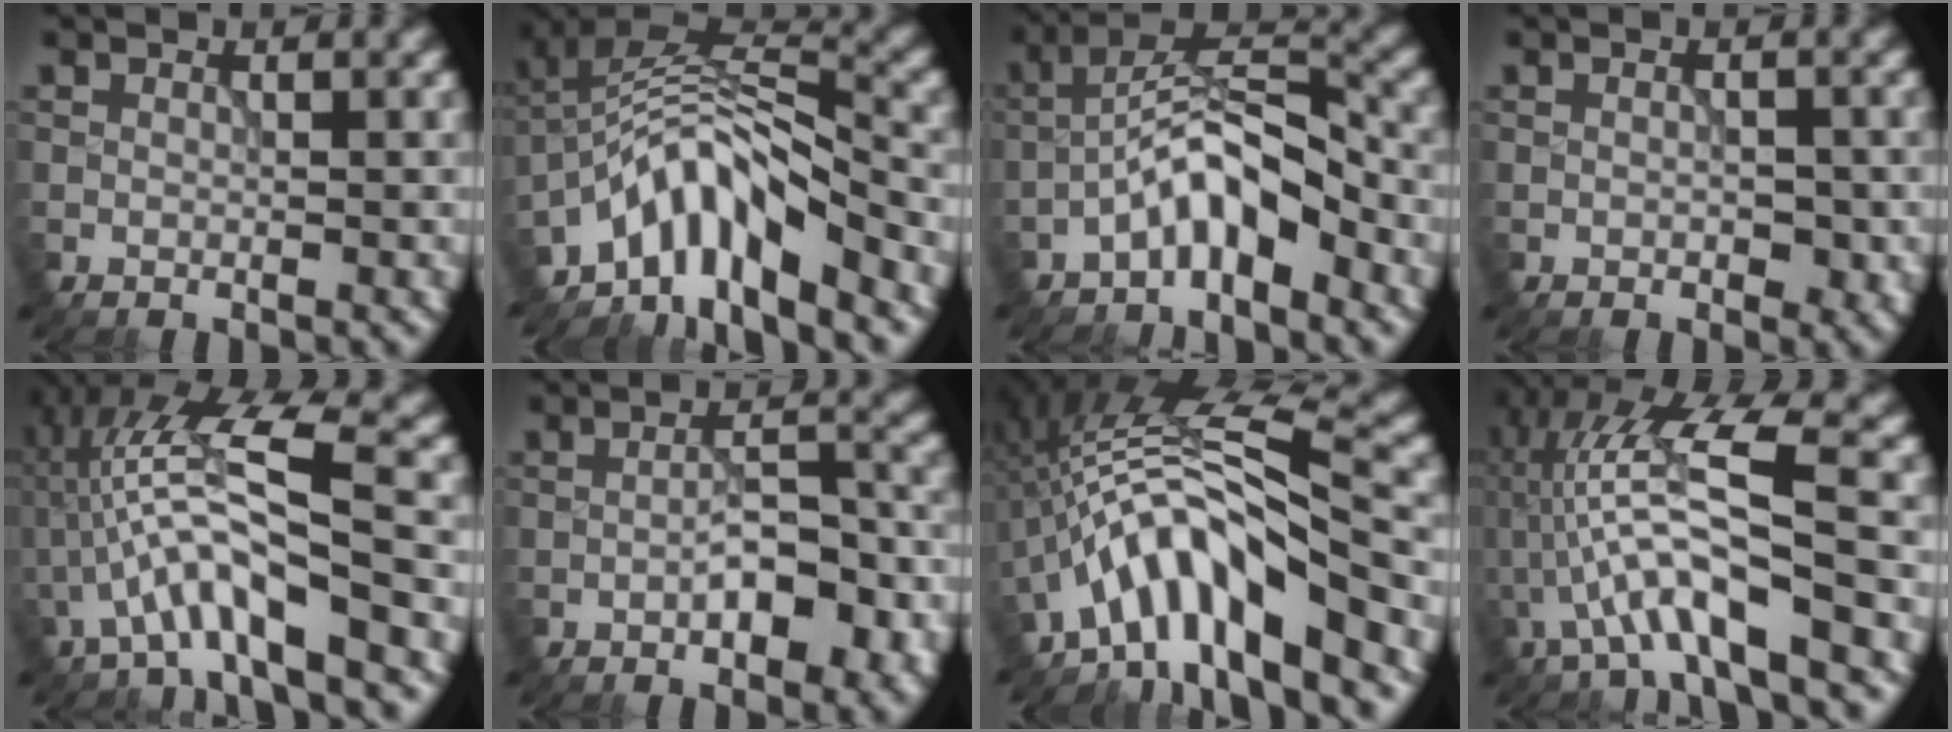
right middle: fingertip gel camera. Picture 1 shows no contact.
{"total": 8.4, "force": [-5.5, 2.7, 5.8], "torque": [-0.087, 0.010, -0.110]}
{"total": 5.4, "force": [-3.0, 1.8, 4.2], "torque": [-0.075, 0.025, -0.059]}
{"total": 1.7, "force": [-0.4, 1.0, 1.4], "torque": [-0.021, -0.003, -0.005]}
{"total": 7.4, "force": [-2.2, 1.4, 6.9], "torque": [-0.134, 0.022, -0.040]}
{"total": 5.5, "force": [-1.9, 2.2, 4.7], "torque": [-0.073, 0.007, -0.029]}
{"total": 9.4, "force": [-4.2, 2.3, 8.0], "torque": [-0.127, 0.024, -0.082]}
{"total": 8.5, "force": [-1.9, 1.8, 8.1], "torque": [-0.159, 0.022, -0.036]}